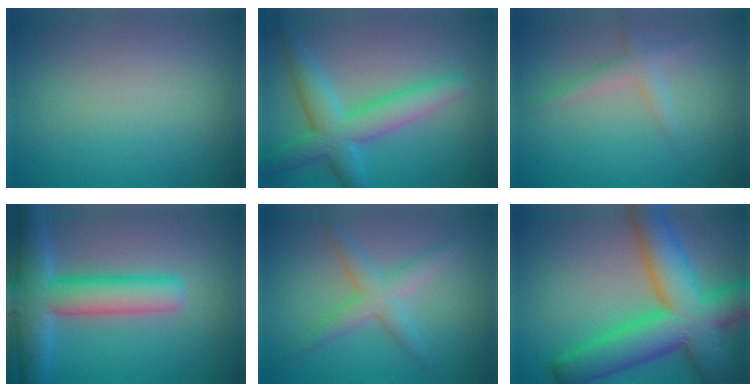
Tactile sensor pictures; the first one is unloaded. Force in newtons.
{"total": 5.8, "press": 5.8, "slide": 0.2}
{"total": 1.8, "press": 1.8, "slide": 0.0}
{"total": 7.6, "press": 7.6, "slide": 0.5}
{"total": 3.0, "press": 3.0, "slide": 0.1}
{"total": 11.8, "press": 11.8, "slide": 0.3}